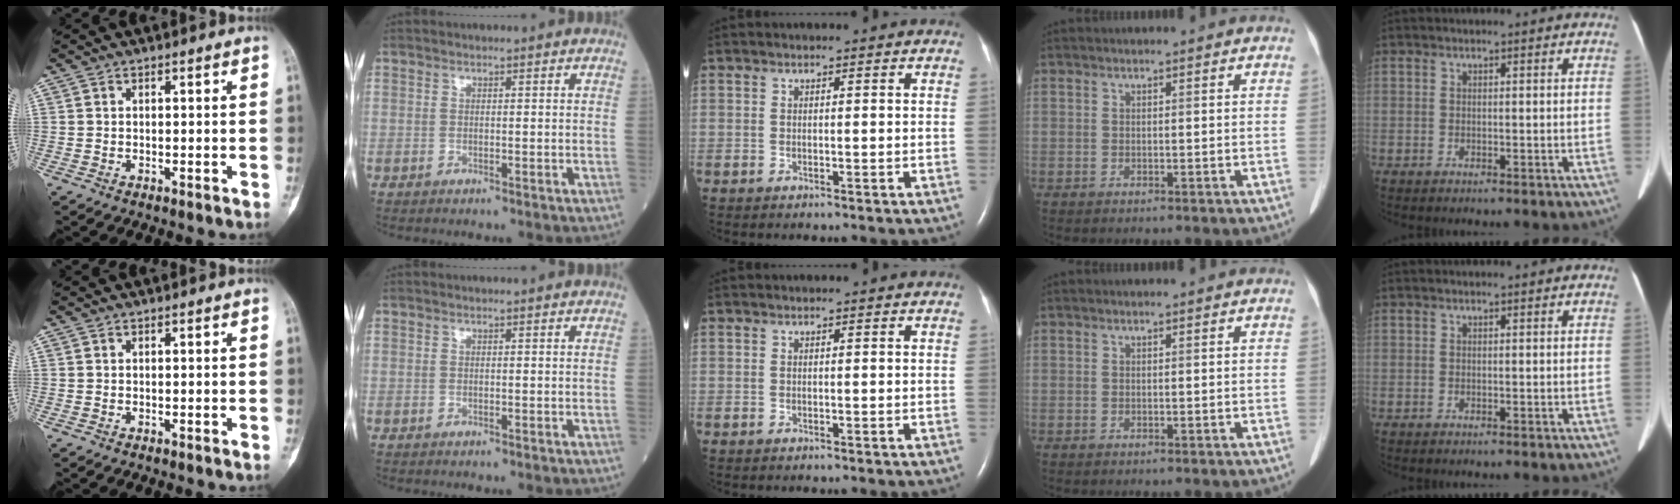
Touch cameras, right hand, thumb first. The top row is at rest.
{}